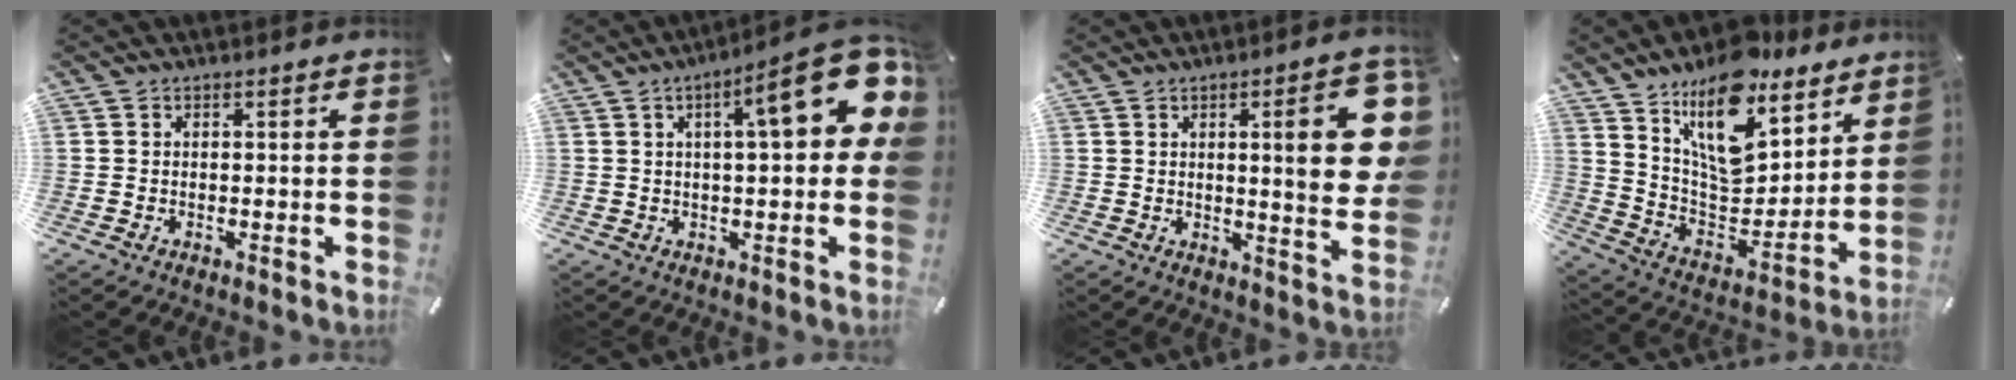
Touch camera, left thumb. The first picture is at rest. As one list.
[{"total": 17.6, "force": [6.1, 4.9, 15.7], "torque": [-0.210, -0.030, 0.083]}, {"total": 16.0, "force": [4.2, 3.6, 15.1], "torque": [-0.200, -0.021, 0.054]}, {"total": 17.3, "force": [11.8, 8.7, 9.2], "torque": [-0.149, -0.099, 0.208]}]